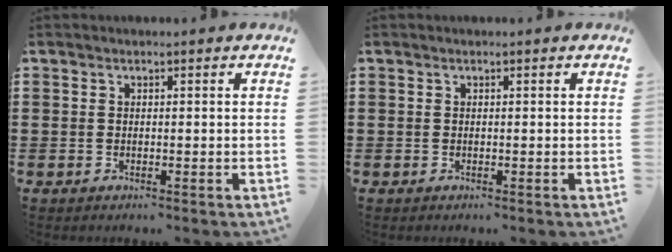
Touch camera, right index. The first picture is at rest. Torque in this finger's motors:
{"motor_torque": [0.00, 0.00, 0.00, 0.00]}